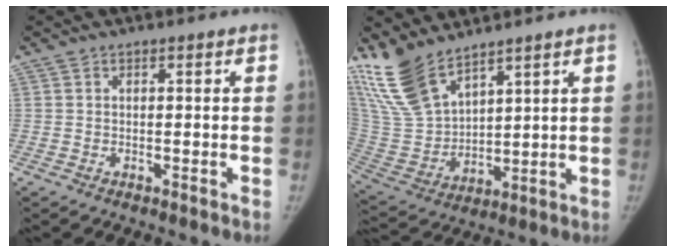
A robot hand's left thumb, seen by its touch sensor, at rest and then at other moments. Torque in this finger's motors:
{"motor_torque": [0.12, 0.15, 1.16, -1.61, 0.06]}